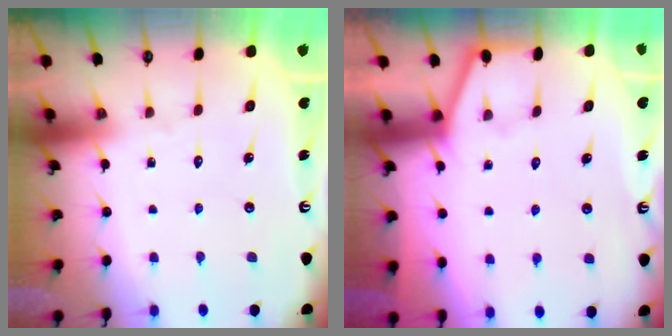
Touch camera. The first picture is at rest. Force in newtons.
{"total": 2.3, "press": 2.3, "slide": 0.2}